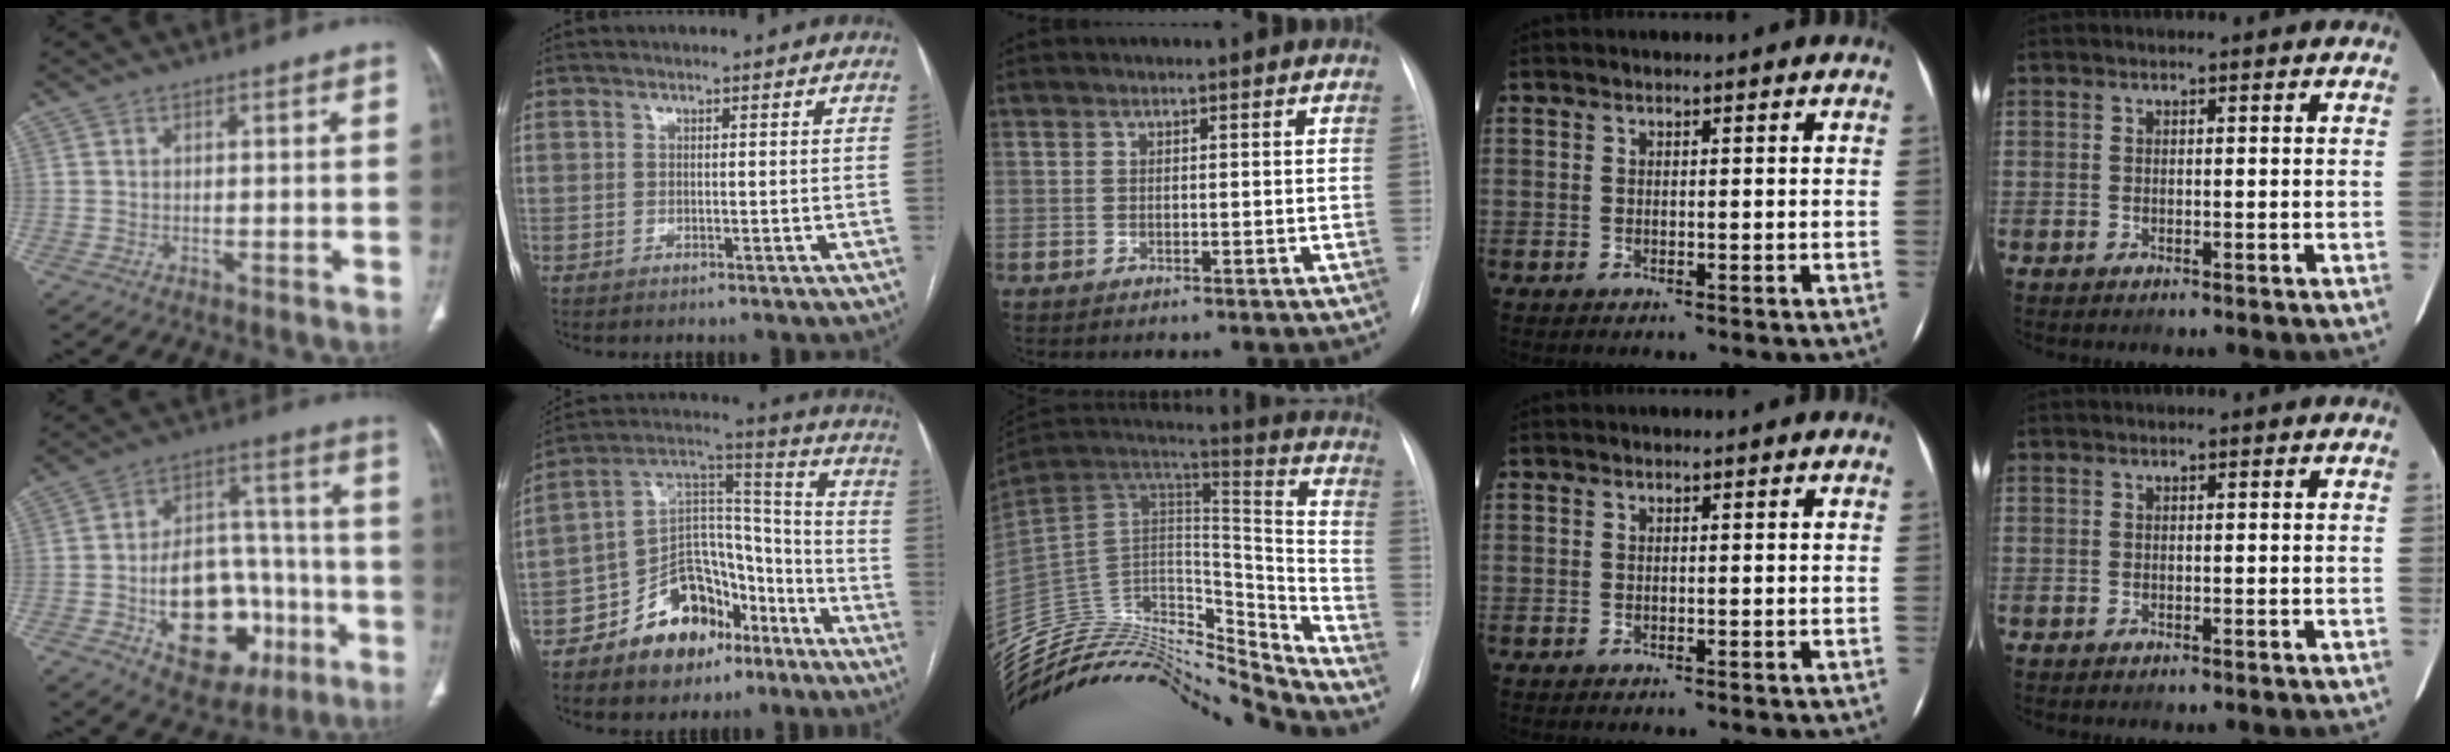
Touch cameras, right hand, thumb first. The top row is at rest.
{"thumb": {"total": 22.5, "force": [-7.0, 14.4, 15.8], "torque": [-0.203, 0.047, -0.087]}, "index": {"total": 16.1, "force": [-9.6, 9.6, 8.6], "torque": [-0.135, 0.054, -0.152]}, "middle": {"total": 31.0, "force": [-29.3, 4.8, 9.1], "torque": [-0.188, 0.011, -0.471]}}